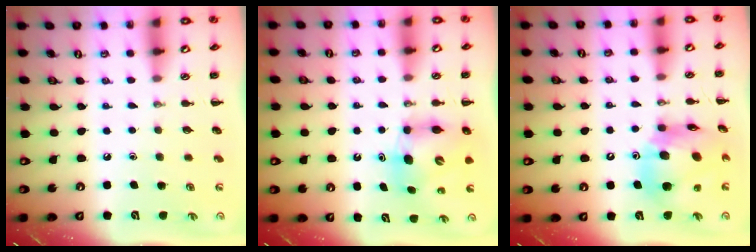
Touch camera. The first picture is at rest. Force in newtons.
{"total": 6.4, "press": 6.2, "slide": 1.4}
{"total": 15.4, "press": 14.7, "slide": 4.6}